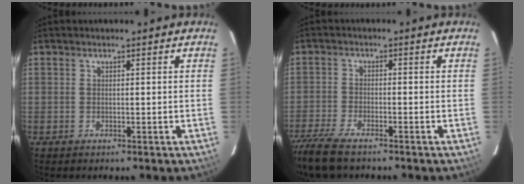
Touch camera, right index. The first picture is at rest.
{"total": 10.8, "force": [-8.7, 2.7, 5.9], "torque": [-0.149, -0.039, -0.165]}